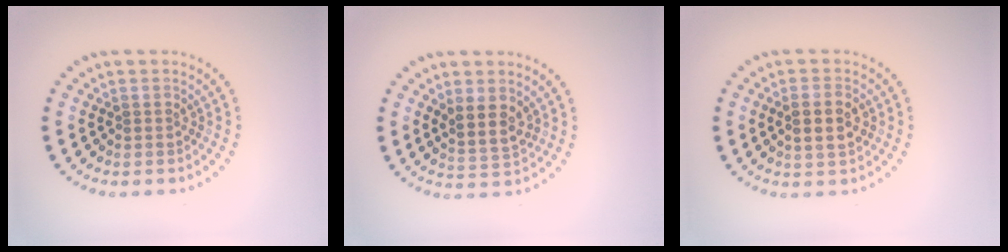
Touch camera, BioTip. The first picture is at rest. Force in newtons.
{"total": 2.6, "press": 2.3, "slide": 1.2}
{"total": 2.9, "press": 2.9, "slide": 0.6}